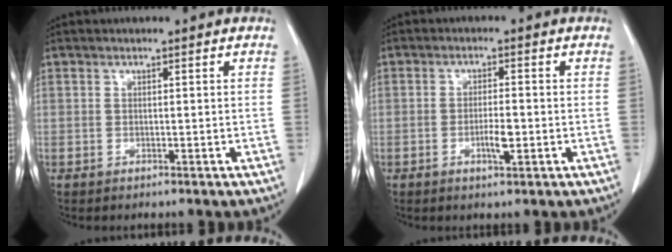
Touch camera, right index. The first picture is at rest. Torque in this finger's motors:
{"motor_torque": [0.06, 0.04, 0.03, 0.01]}